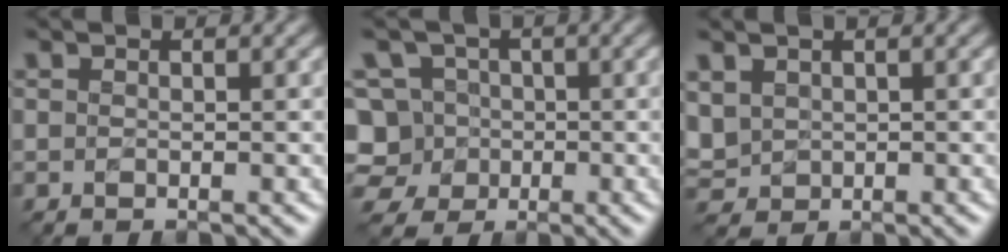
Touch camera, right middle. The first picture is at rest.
{"total": 7.0, "force": [-1.8, 6.4, 2.2], "torque": [-0.034, 0.024, -0.062]}
{"total": 2.4, "force": [0.7, 2.0, 1.1], "torque": [-0.037, -0.001, 0.019]}